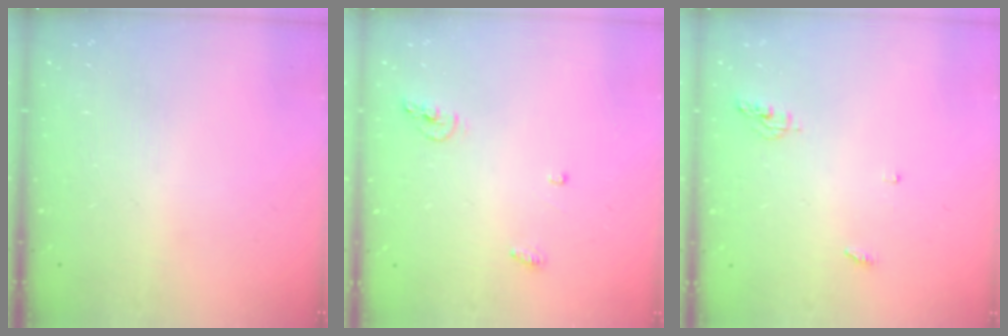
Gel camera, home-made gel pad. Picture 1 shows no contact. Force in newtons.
{"total": 4.8, "press": 4.7, "slide": 0.8}
{"total": 7.8, "press": 4.6, "slide": 6.3}